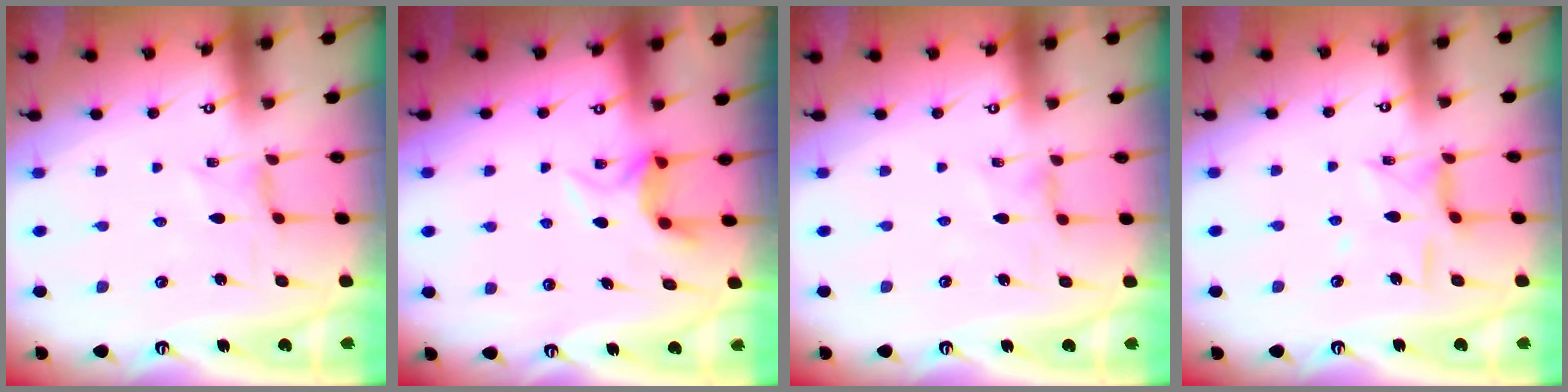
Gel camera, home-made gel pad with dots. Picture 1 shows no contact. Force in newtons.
{"total": 6.5, "press": 6.4, "slide": 0.7}
{"total": 0.0}
{"total": 8.2, "press": 8.2, "slide": 0.5}